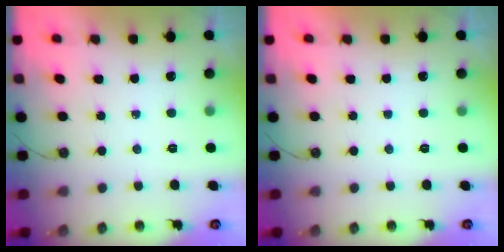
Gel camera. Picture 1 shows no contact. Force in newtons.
{"total": 0.0}